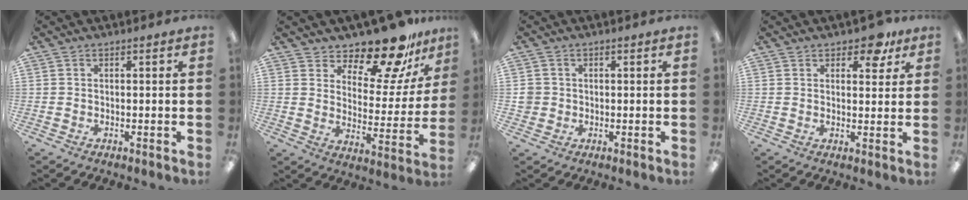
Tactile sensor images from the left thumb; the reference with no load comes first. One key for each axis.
{"total": 15.8, "fx": 13.8, "fy": 4.8, "fz": 6.1, "tx": -0.096, "ty": -0.115, "tz": 0.237}
{"total": 2.7, "fx": 0.0, "fy": 2.6, "fz": 0.4, "tx": -0.011, "ty": 0.003, "tz": 0.000}
{"total": 6.2, "fx": 4.3, "fy": 3.1, "fz": 3.1, "tx": -0.031, "ty": -0.016, "tz": 0.071}